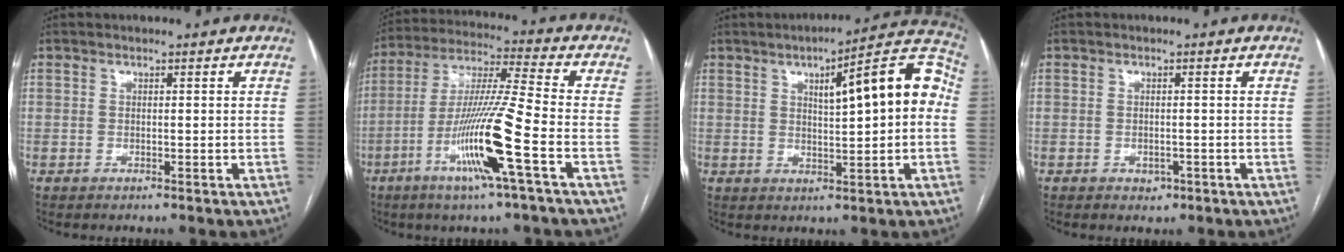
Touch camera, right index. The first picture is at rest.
{"total": 14.7, "force": [-5.6, -1.1, 13.5], "torque": [-0.267, -0.013, -0.109]}
{"total": 13.3, "force": [2.3, 2.7, 12.9], "torque": [-0.170, 0.039, 0.028]}
{"total": 1.6, "force": [-0.8, 1.2, 0.7], "torque": [-0.007, 0.003, -0.006]}